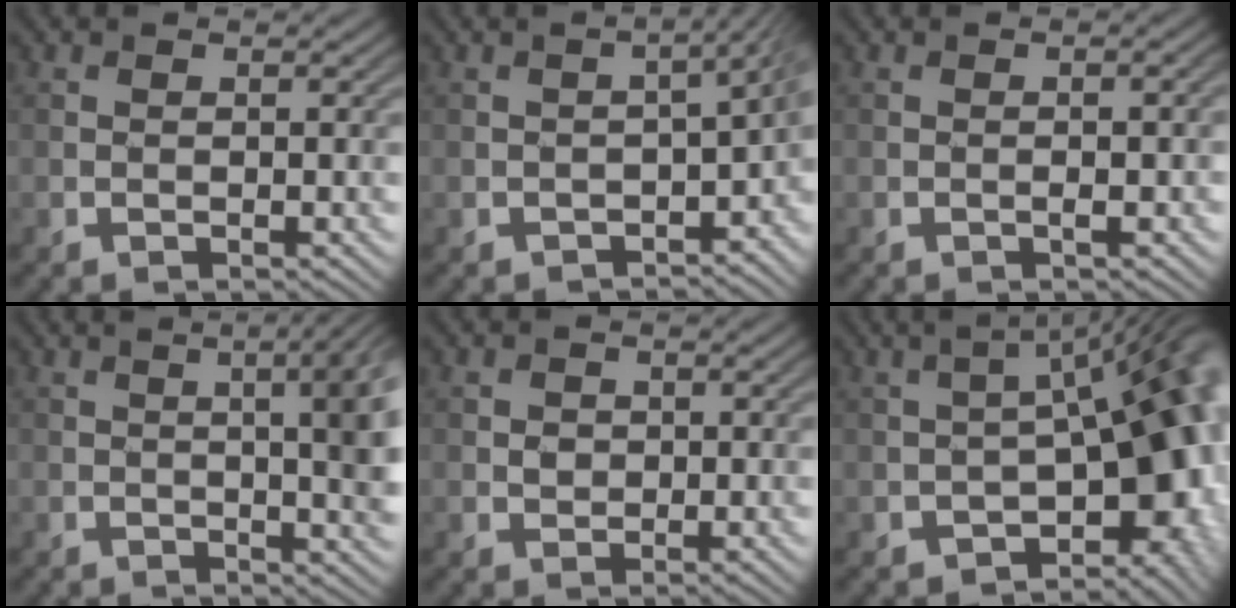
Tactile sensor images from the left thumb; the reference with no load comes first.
{"total": 7.8, "force": [-3.4, 3.7, 6.0], "torque": [-0.076, -0.029, -0.044]}
{"total": 1.8, "force": [-0.3, 0.3, 1.8], "torque": [-0.029, 0.003, -0.004]}
{"total": 9.5, "force": [0.8, 3.0, 8.9], "torque": [-0.090, 0.019, 0.000]}
{"total": 1.5, "force": [0.2, 1.3, 0.6], "torque": [-0.013, -0.004, 0.002]}
{"total": 16.2, "force": [-4.0, 7.9, 13.6], "torque": [-0.141, -0.015, -0.051]}